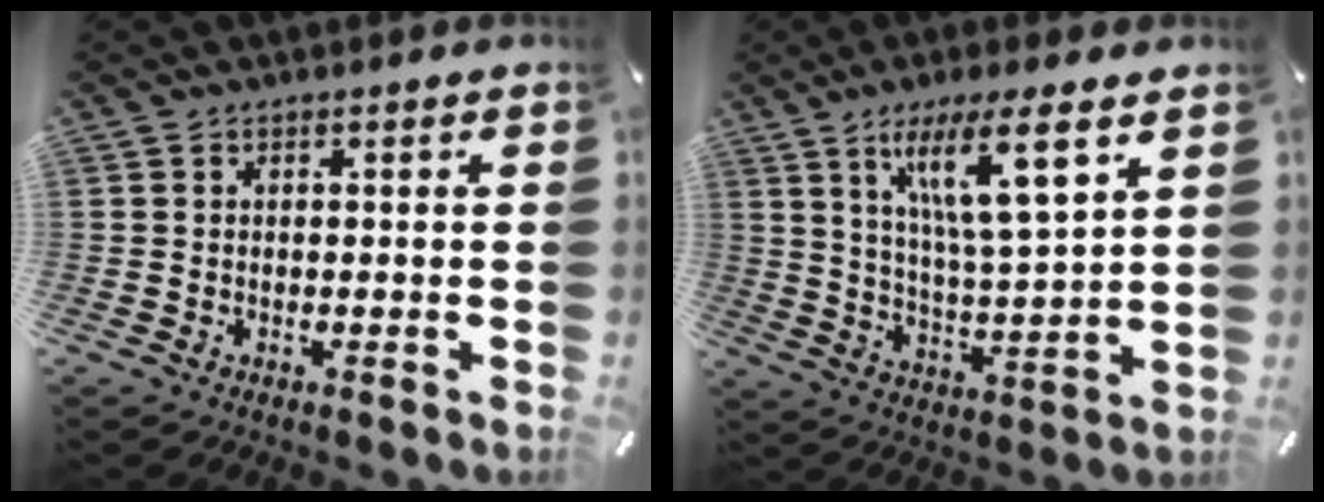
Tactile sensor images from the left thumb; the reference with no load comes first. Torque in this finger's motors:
{"motor_torque": [2.32, 2.09, 1.44, -1.33, 0.55]}